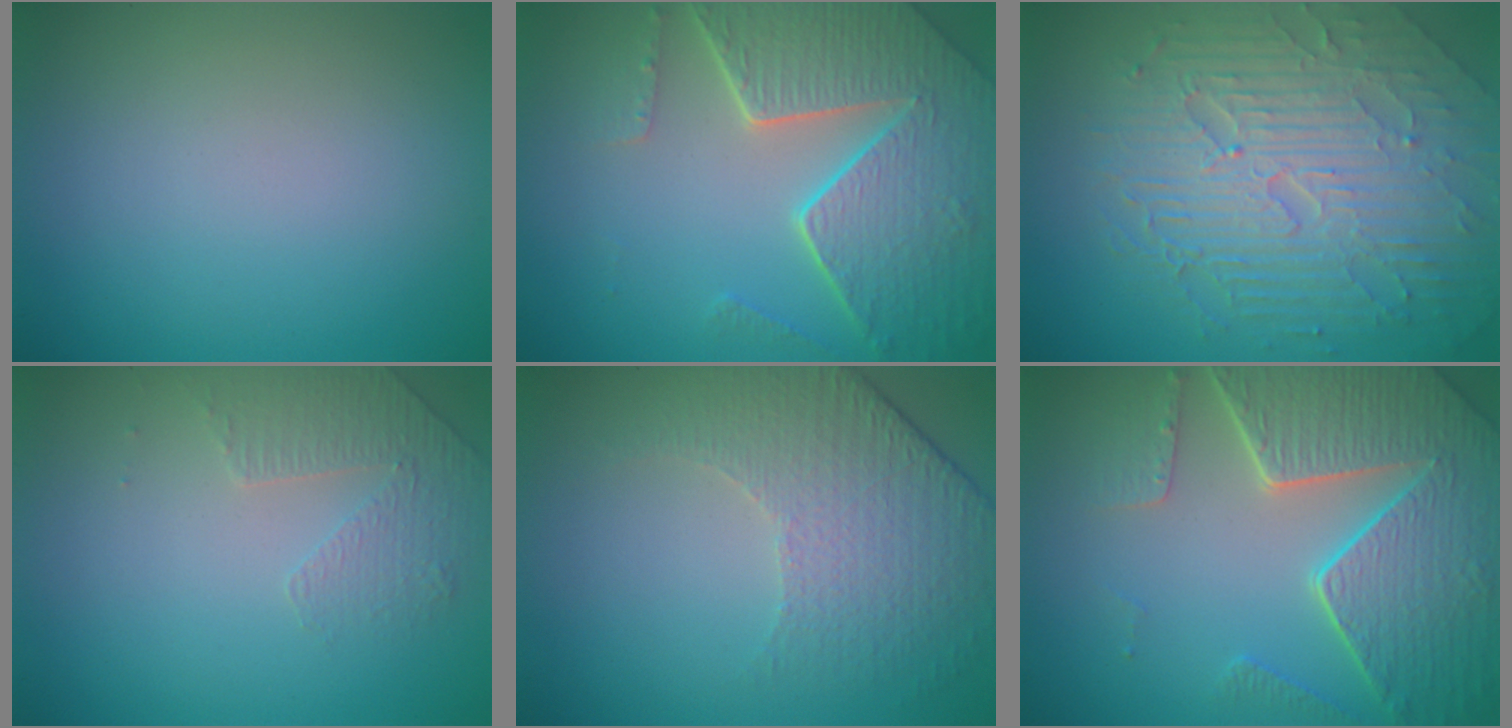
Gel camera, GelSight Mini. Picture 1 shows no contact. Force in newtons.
{"total": 7.8, "press": 5.7, "slide": 5.4}
{"total": 9.6, "press": 6.4, "slide": 7.1}
{"total": 1.6, "press": 1.2, "slide": 1.1}
{"total": 4.9, "press": 3.6, "slide": 3.3}
{"total": 8.2, "press": 6.1, "slide": 5.6}